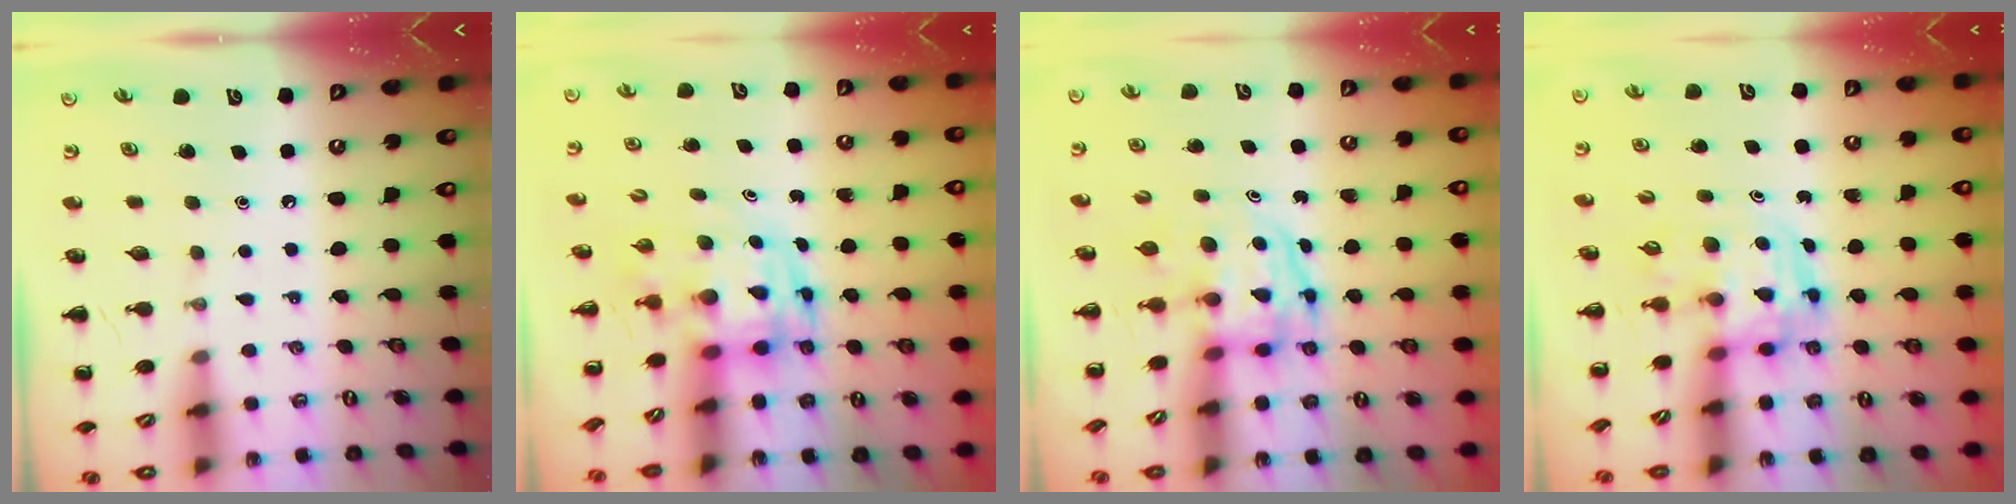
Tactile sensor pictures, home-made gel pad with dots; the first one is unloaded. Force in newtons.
{"total": 3.7, "press": 3.6, "slide": 0.7}
{"total": 3.9, "press": 3.9, "slide": 0.7}
{"total": 3.5, "press": 3.5, "slide": 0.6}